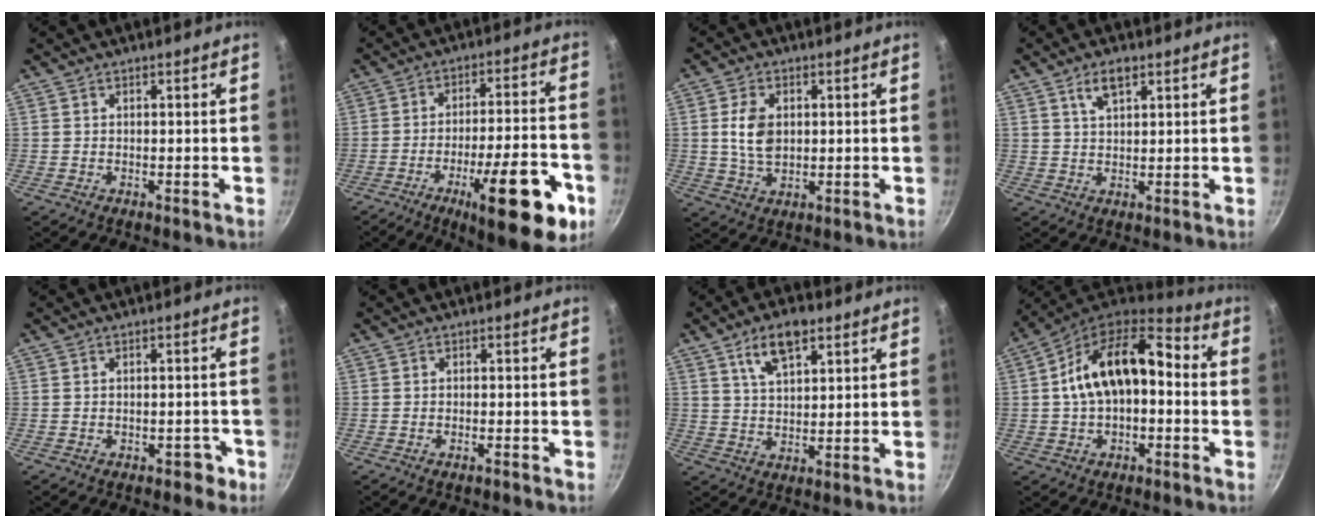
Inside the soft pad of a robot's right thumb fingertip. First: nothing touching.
{"total": 20.0, "force": [-8.8, 5.4, 17.2], "torque": [-0.214, 0.037, -0.119]}
{"total": 7.1, "force": [1.1, 4.7, 5.2], "torque": [-0.090, -0.003, 0.021]}
{"total": 4.9, "force": [2.7, 2.2, 3.5], "torque": [-0.057, -0.007, 0.049]}
{"total": 2.6, "force": [-1.4, 1.6, 1.5], "torque": [-0.007, 0.022, -0.003]}
{"total": 1.1, "force": [-0.8, 0.1, 0.7], "torque": [-0.019, 0.007, -0.013]}
{"total": 8.8, "force": [4.6, 4.0, 6.4], "torque": [-0.101, -0.009, 0.082]}
{"total": 16.7, "force": [0.7, 9.7, 13.5], "torque": [-0.216, 0.048, -0.003]}